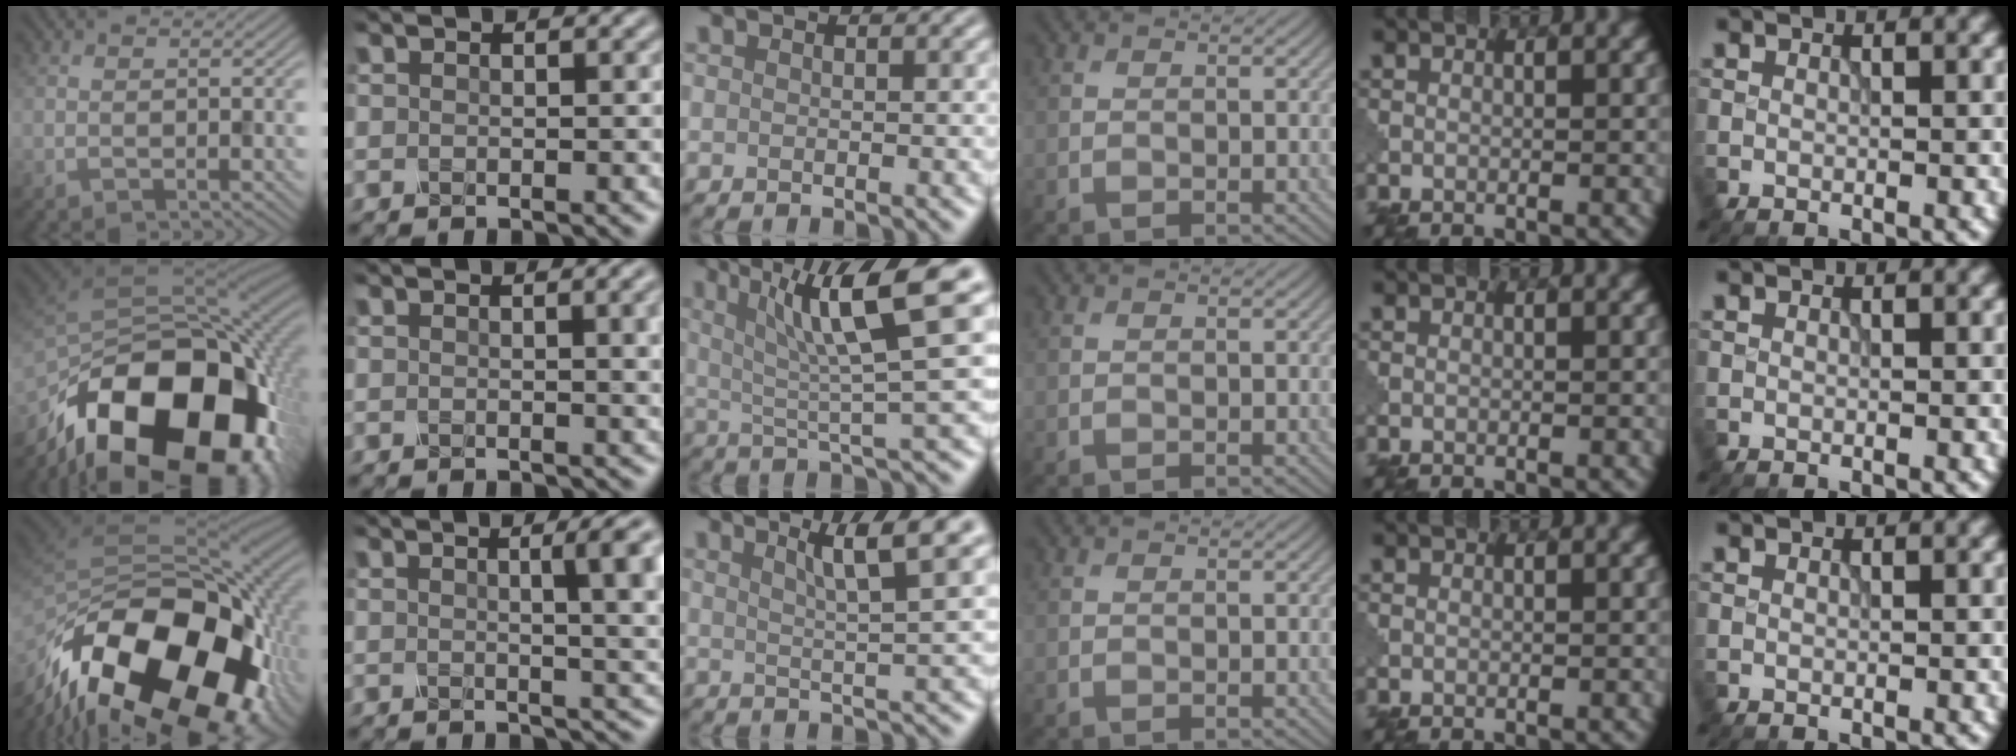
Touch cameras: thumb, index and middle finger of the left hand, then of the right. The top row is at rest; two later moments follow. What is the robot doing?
{"motion": "shake", "object": "salt shaker"}